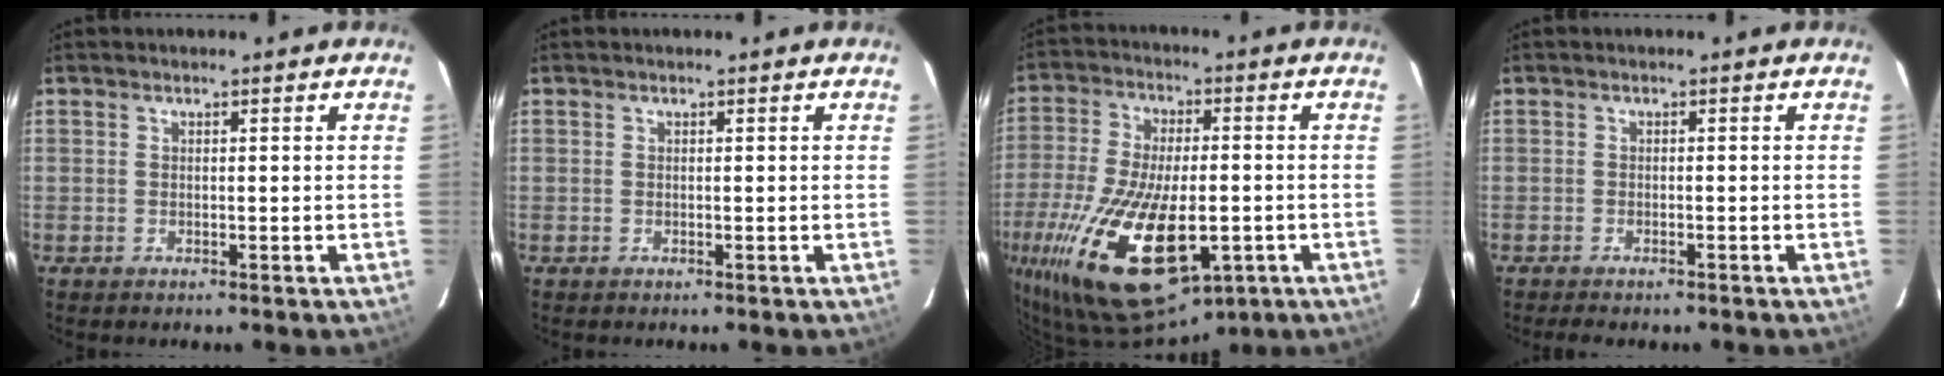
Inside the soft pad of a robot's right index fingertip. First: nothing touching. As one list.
[{"total": 0.0}, {"total": 28.4, "force": [-10.7, 13.3, 22.7], "torque": [-0.489, -0.072, -0.166]}, {"total": 3.7, "force": [-3.1, 1.0, 1.7], "torque": [-0.040, -0.012, -0.049]}]